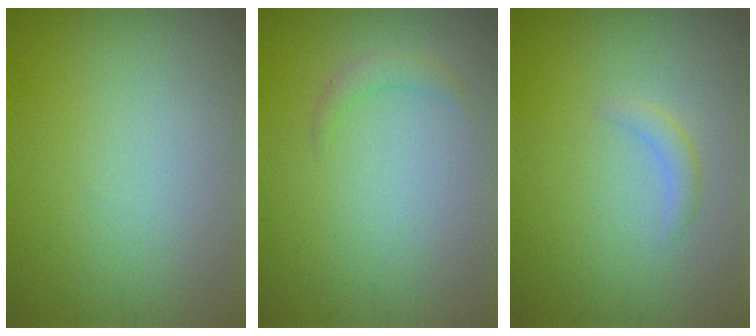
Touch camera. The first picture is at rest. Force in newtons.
{"total": 1.1, "press": 1.1, "slide": 0.1}
{"total": 1.2, "press": 1.2, "slide": 0.0}